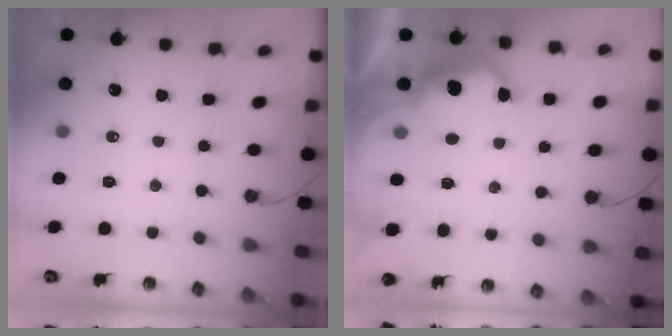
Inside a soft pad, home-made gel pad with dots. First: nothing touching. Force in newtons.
{"total": 10.7, "press": 10.7, "slide": 0.5}